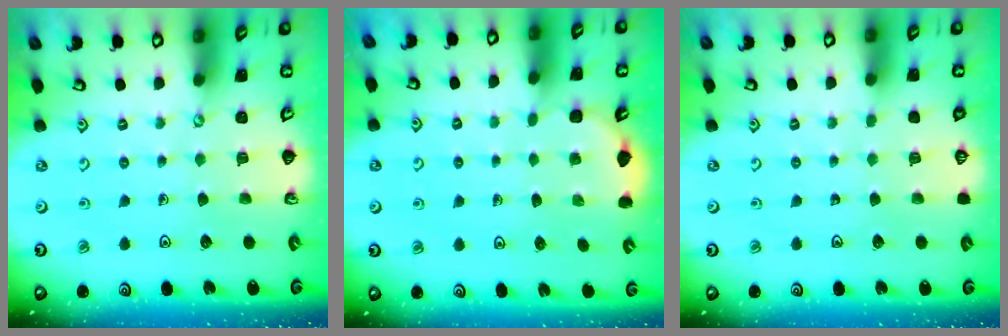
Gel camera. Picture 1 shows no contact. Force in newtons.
{"total": 2.3, "press": 1.8, "slide": 1.4}
{"total": 0.0}